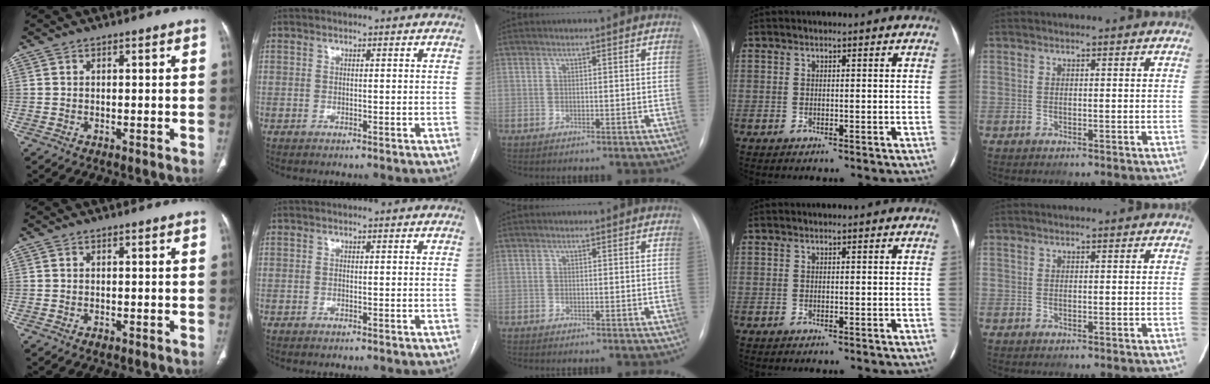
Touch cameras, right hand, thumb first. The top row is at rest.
{"thumb": {"total": 0.6, "force": [-0.3, 0.4, 0.2], "torque": [-0.004, 0.001, -0.005]}}